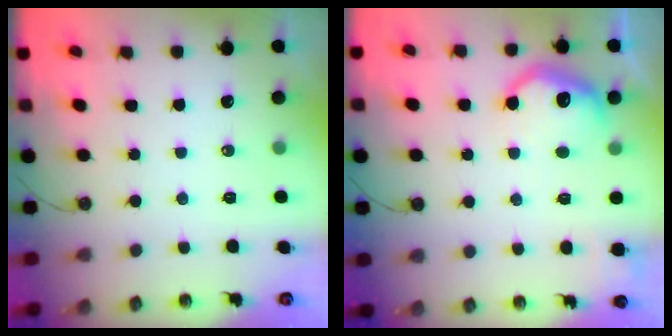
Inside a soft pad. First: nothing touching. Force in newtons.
{"total": 9.7, "press": 9.7, "slide": 0.7}